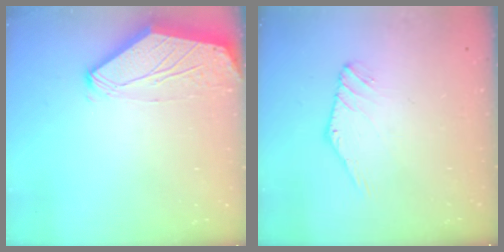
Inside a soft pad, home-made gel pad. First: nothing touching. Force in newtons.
{"total": 1.3, "press": 1.3, "slide": 0.1}